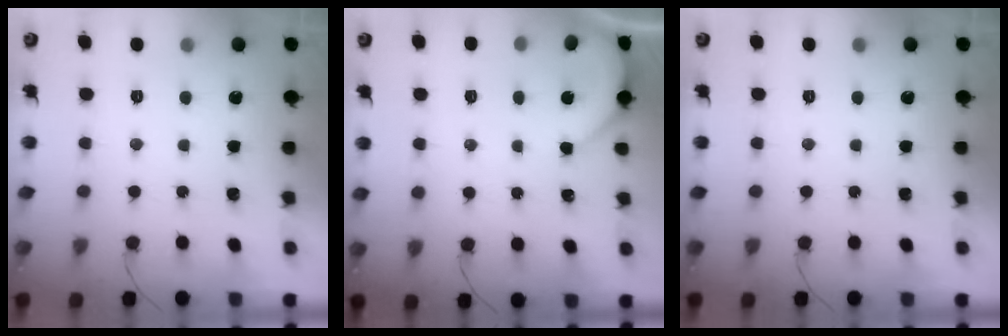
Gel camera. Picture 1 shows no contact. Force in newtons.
{"total": 2.0, "press": 2.0, "slide": 0.2}
{"total": 0.0}